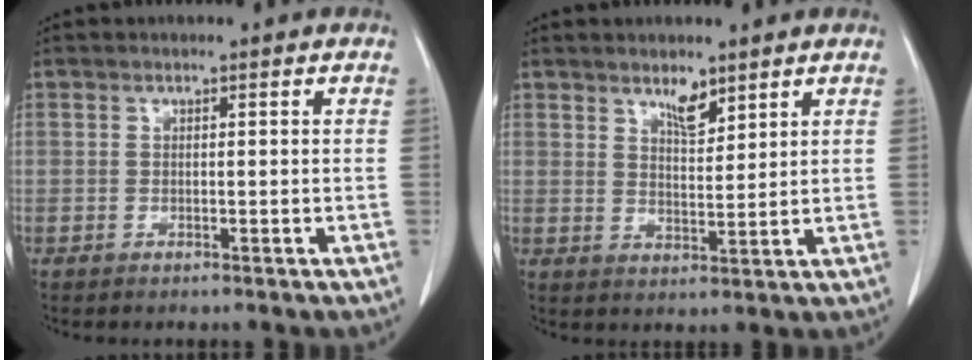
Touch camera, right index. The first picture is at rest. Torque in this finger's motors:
{"motor_torque": [0.20, 0.11, -0.02, 0.02]}